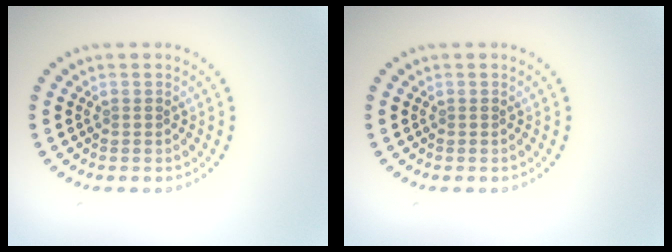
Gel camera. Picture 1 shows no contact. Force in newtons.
{"total": 0.0}